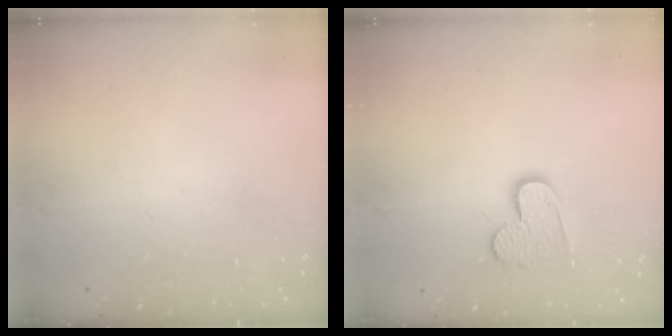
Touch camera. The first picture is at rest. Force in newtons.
{"total": 9.9, "press": 9.8, "slide": 0.7}